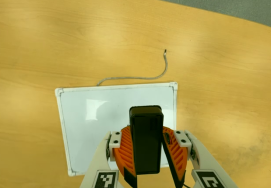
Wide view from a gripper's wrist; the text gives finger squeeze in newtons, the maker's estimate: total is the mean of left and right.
{"total": 7.0, "left": 8.0, "right": 6.0}